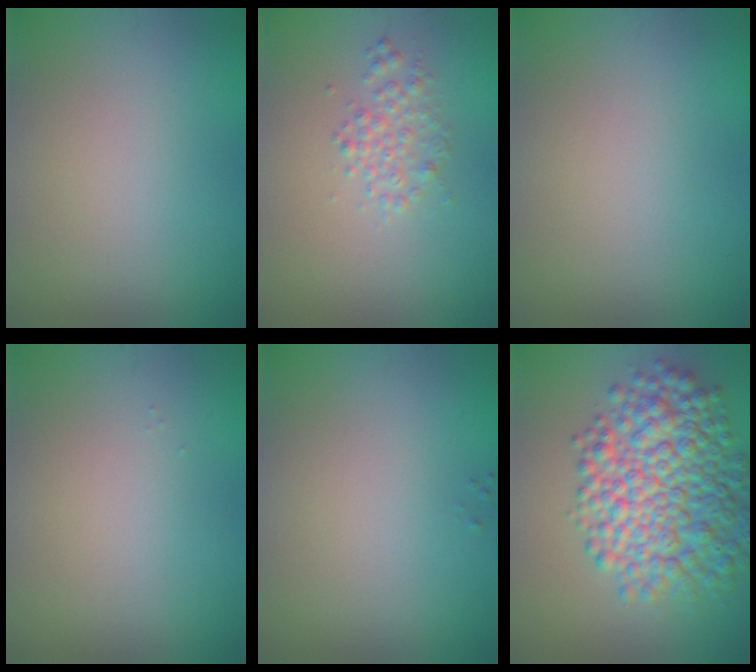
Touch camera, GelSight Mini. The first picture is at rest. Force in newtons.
{"total": 1.9, "press": 1.9, "slide": 0.0}
{"total": 0.0}
{"total": 0.0}
{"total": 0.0}
{"total": 8.5, "press": 8.5, "slide": 0.1}